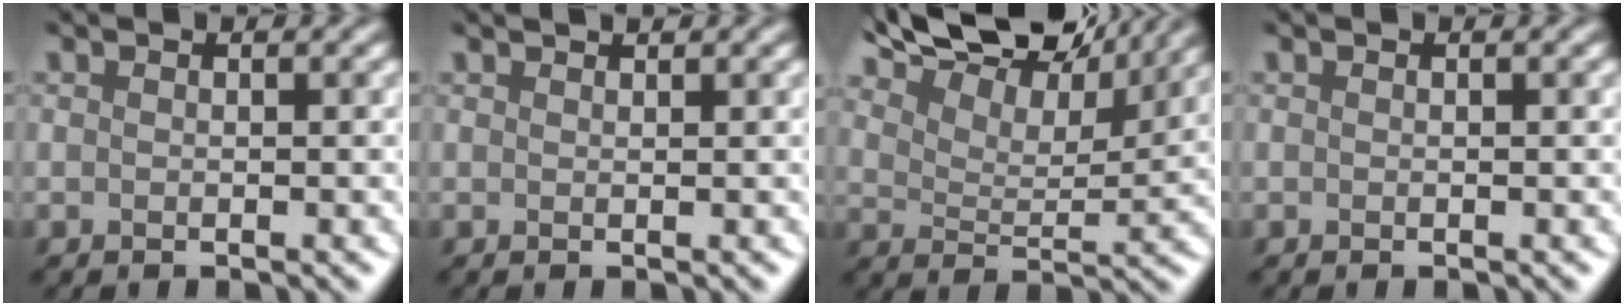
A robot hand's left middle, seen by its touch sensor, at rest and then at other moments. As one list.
[{"total": 0.8, "force": [0.8, -0.2, 0.1], "torque": [-0.013, 0.007, 0.007]}, {"total": 11.1, "force": [10.2, 1.8, 3.9], "torque": [-0.098, 0.010, 0.155]}, {"total": 0.0}]